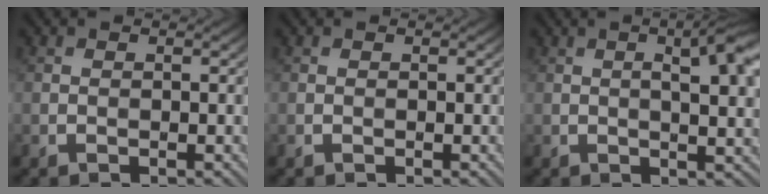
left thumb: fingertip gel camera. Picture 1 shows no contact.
{"total": 0.0}
{"total": 7.7, "force": [1.9, 2.1, 7.1], "torque": [-0.099, 0.010, 0.022]}